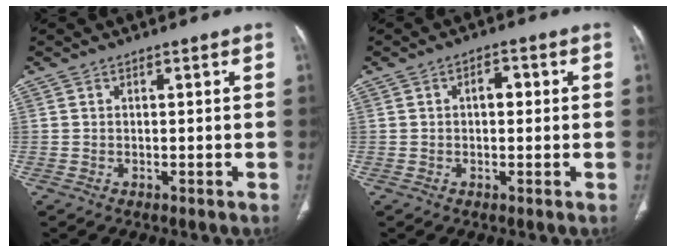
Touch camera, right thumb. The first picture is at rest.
{"total": 3.1, "force": [0.4, 1.9, 2.5], "torque": [-0.030, 0.011, 0.003]}